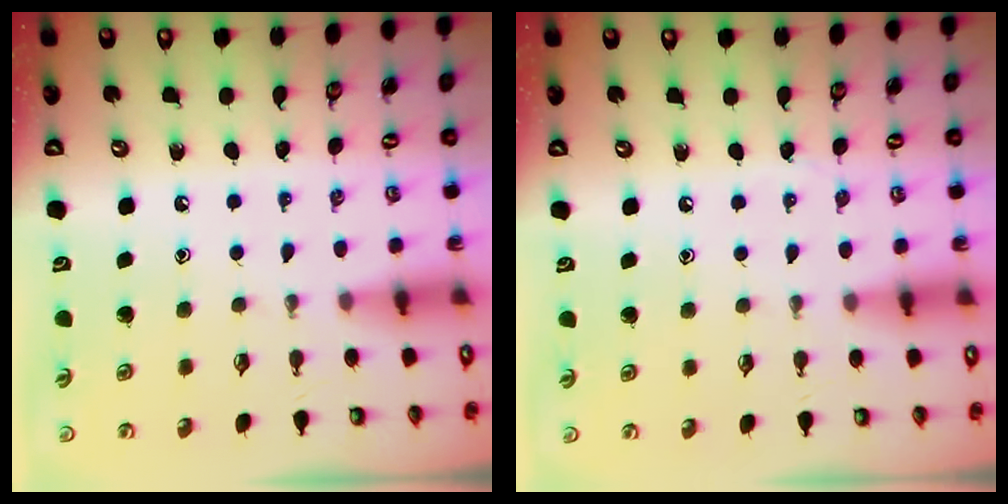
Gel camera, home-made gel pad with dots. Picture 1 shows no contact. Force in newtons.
{"total": 4.1, "press": 4.0, "slide": 0.5}